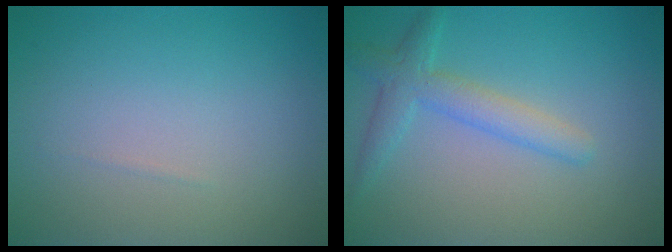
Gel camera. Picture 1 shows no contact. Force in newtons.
{"total": 3.1, "press": 3.1, "slide": 0.2}